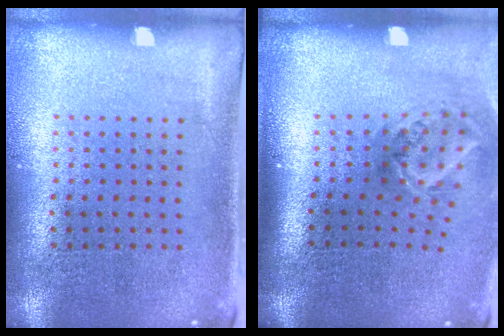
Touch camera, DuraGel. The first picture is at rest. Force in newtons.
{"total": 1.9, "press": 1.2, "slide": 1.5}